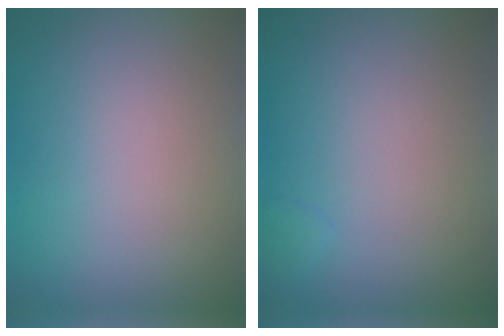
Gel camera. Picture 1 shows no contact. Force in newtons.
{"total": 0.5, "press": 0.5, "slide": 0.0}